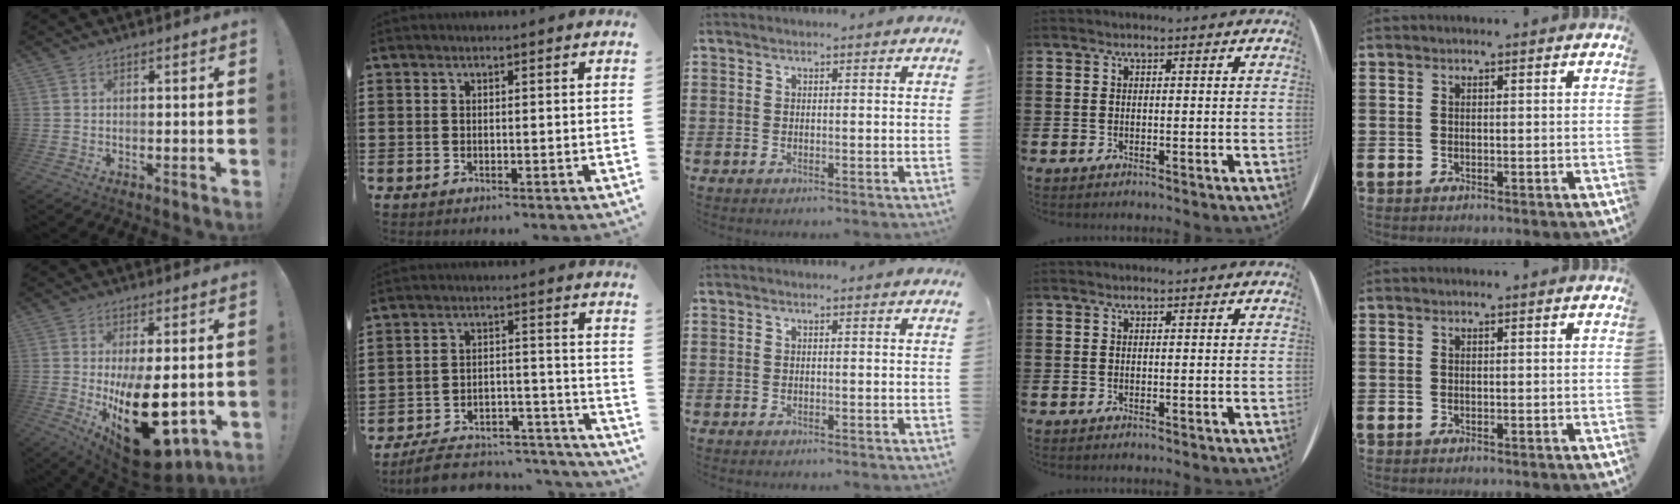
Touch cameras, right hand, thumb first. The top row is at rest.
{"thumb": {"total": 22.2, "force": [-2.7, 10.6, 19.4], "torque": [-0.302, -0.009, -0.022]}, "index": {"total": 7.2, "force": [-6.6, 1.8, 2.5], "torque": [-0.037, 0.018, -0.125]}}